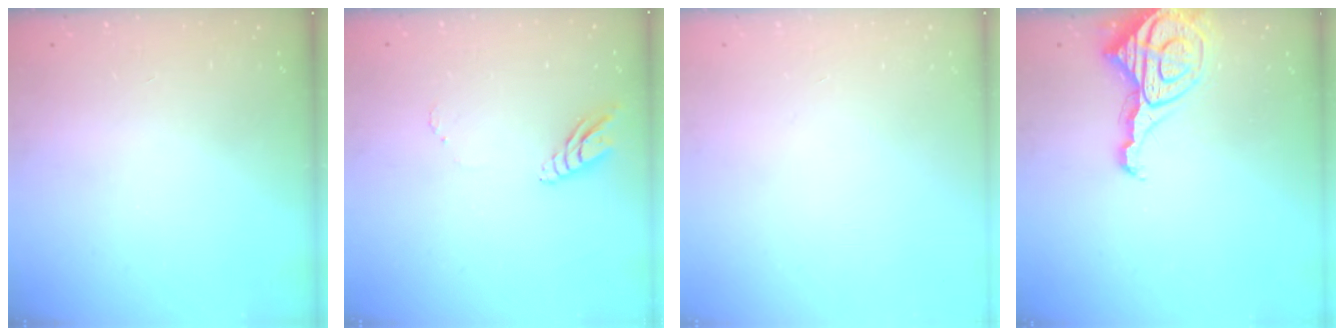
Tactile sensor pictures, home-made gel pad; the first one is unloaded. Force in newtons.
{"total": 8.7, "press": 8.6, "slide": 1.1}
{"total": 0.0}
{"total": 12.5, "press": 12.4, "slide": 1.4}